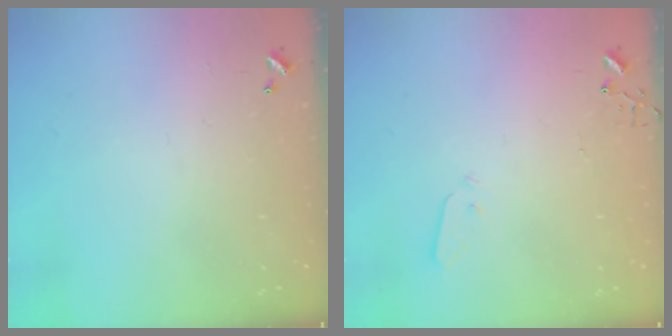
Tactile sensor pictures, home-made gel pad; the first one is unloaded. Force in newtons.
{"total": 2.2, "press": 2.2, "slide": 0.4}